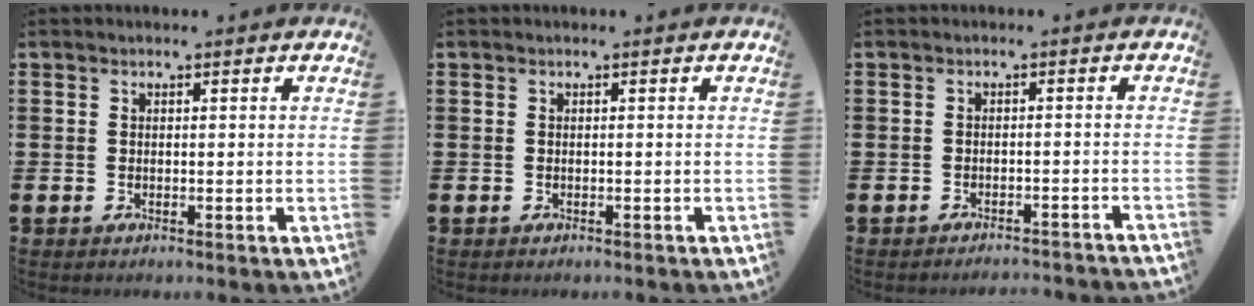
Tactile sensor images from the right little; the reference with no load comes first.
{"total": 0.0}
{"total": 1.5, "force": [-1.5, -0.2, 0.0], "torque": [-0.002, 0.005, -0.031]}